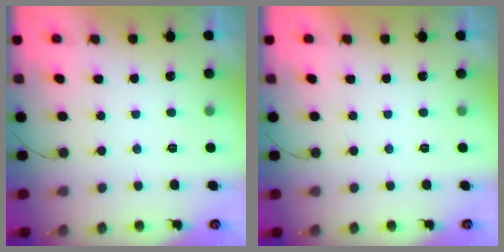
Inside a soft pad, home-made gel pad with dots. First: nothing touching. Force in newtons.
{"total": 1.7, "press": 1.7, "slide": 0.0}